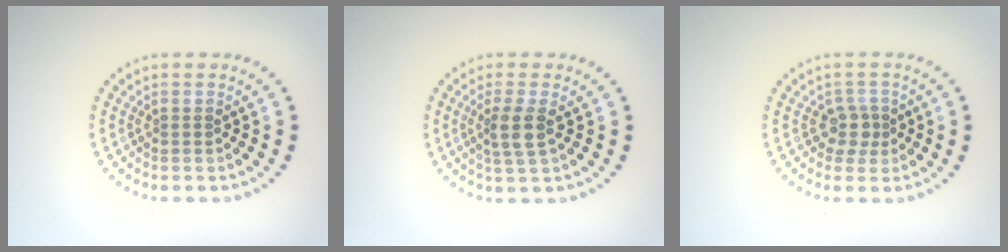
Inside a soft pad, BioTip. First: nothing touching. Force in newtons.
{"total": 2.4, "press": 2.0, "slide": 1.3}
{"total": 1.8, "press": 1.5, "slide": 1.1}